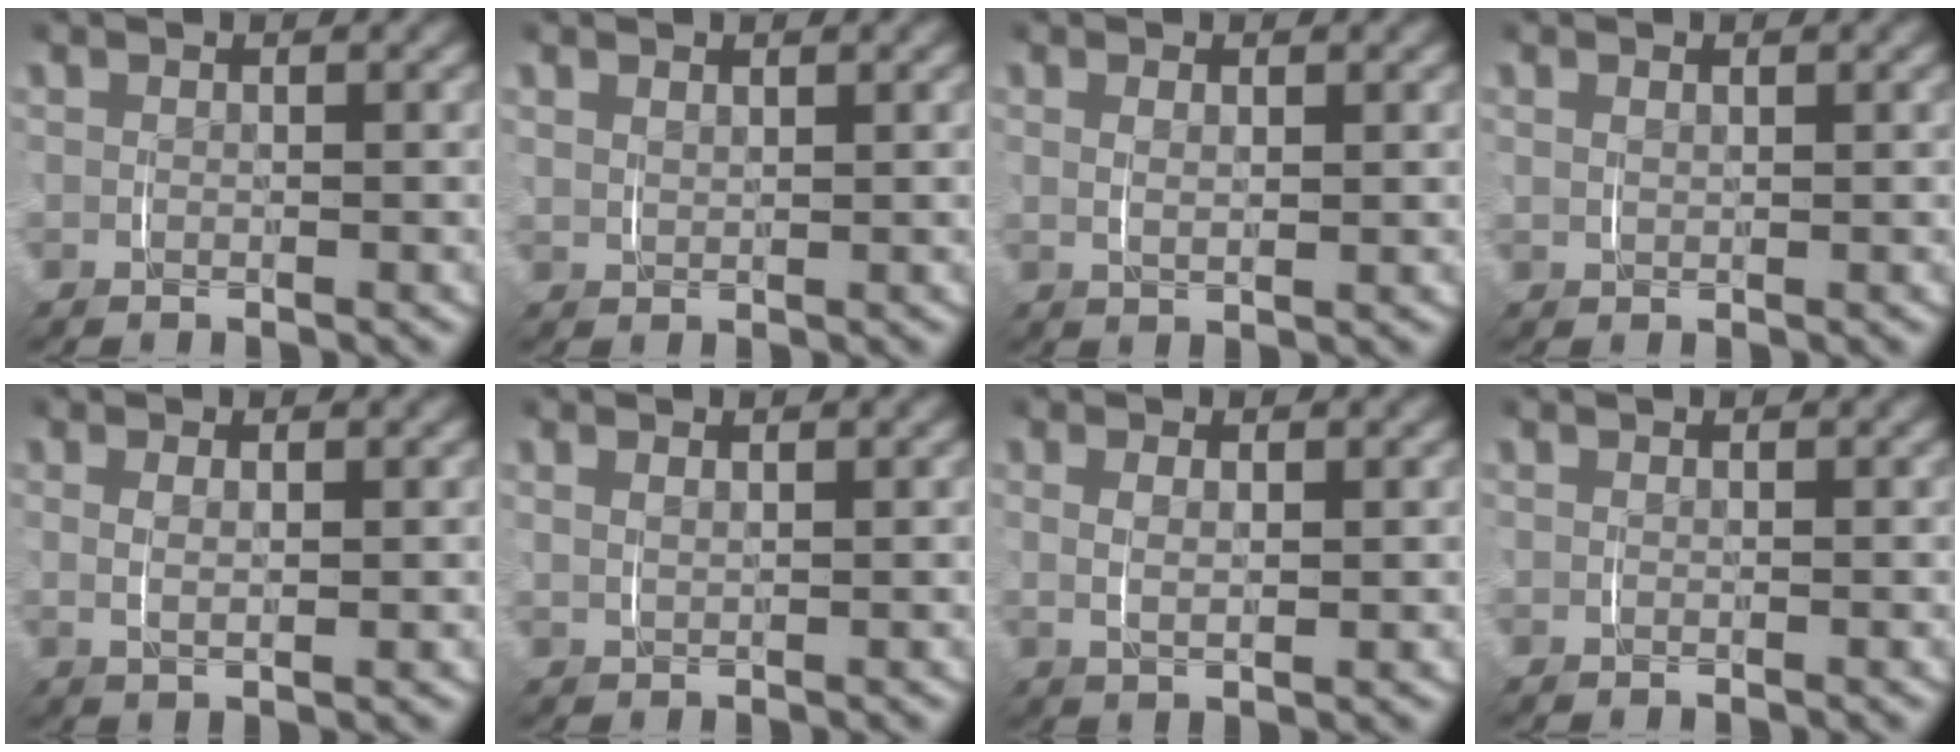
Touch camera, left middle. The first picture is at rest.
{"total": 1.0, "force": [1.0, 0.2, 0.2], "torque": [-0.001, -0.001, 0.023]}
{"total": 1.3, "force": [0.6, 0.2, 1.1], "torque": [-0.019, -0.004, 0.016]}
{"total": 0.7, "force": [0.6, 0.2, 0.3], "torque": [-0.001, 0.001, 0.014]}
{"total": 1.7, "force": [0.5, 0.4, 1.5], "torque": [-0.028, -0.004, 0.015]}
{"total": 0.9, "force": [0.8, 0.2, 0.5], "torque": [-0.007, 0.000, 0.018]}
{"total": 1.9, "force": [0.6, 0.6, 1.7], "torque": [-0.032, -0.004, 0.017]}
{"total": 0.0}